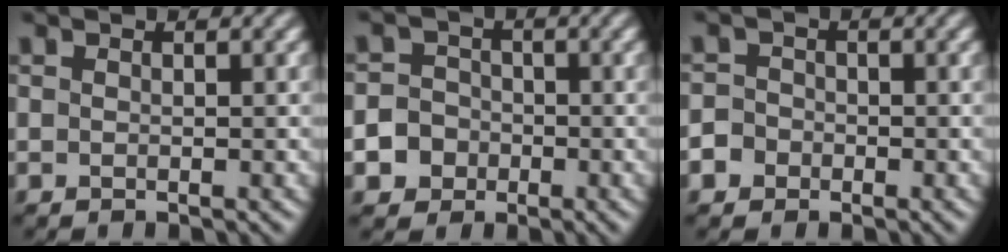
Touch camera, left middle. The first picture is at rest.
{"total": 5.0, "force": [-2.5, 4.3, 0.5], "torque": [0.006, -0.005, -0.062]}
{"total": 3.8, "force": [-2.3, 3.0, 0.4], "torque": [0.006, -0.001, -0.055]}